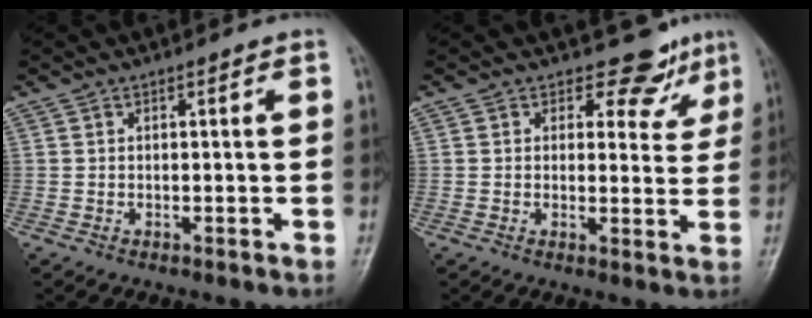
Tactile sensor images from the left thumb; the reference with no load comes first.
{"total": 5.8, "force": [4.5, 3.6, 1.0], "torque": [0.020, -0.032, 0.045]}